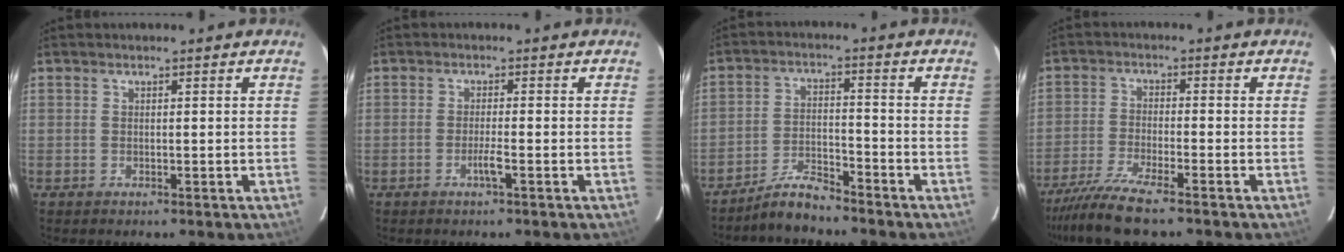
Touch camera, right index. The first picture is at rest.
{"total": 2.0, "force": [-0.9, -0.2, 1.8], "torque": [-0.035, -0.002, -0.019]}
{"total": 5.1, "force": [-4.9, 0.3, 1.4], "torque": [-0.026, -0.010, -0.093]}
{"total": 8.0, "force": [-6.5, -0.3, 4.6], "torque": [-0.078, -0.024, -0.114]}